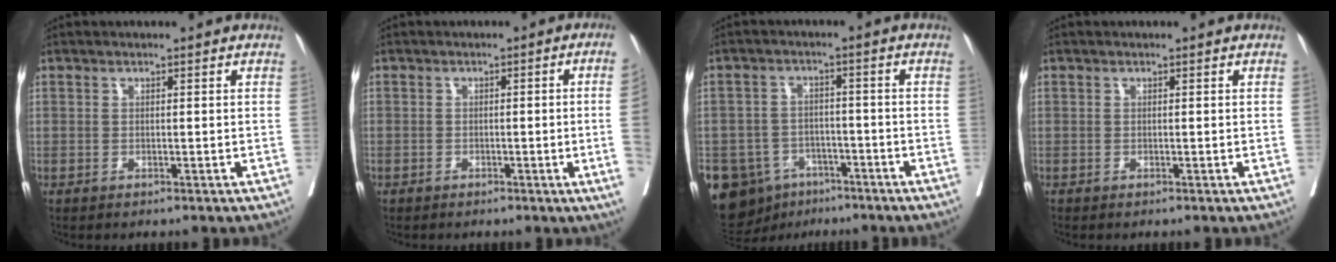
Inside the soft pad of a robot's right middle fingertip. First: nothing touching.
{"total": 5.3, "force": [-1.0, -1.3, 5.1], "torque": [-0.056, -0.004, -0.013]}
{"total": 16.0, "force": [-8.8, 12.1, 5.7], "torque": [-0.153, 0.017, -0.121]}
{"total": 0.0}